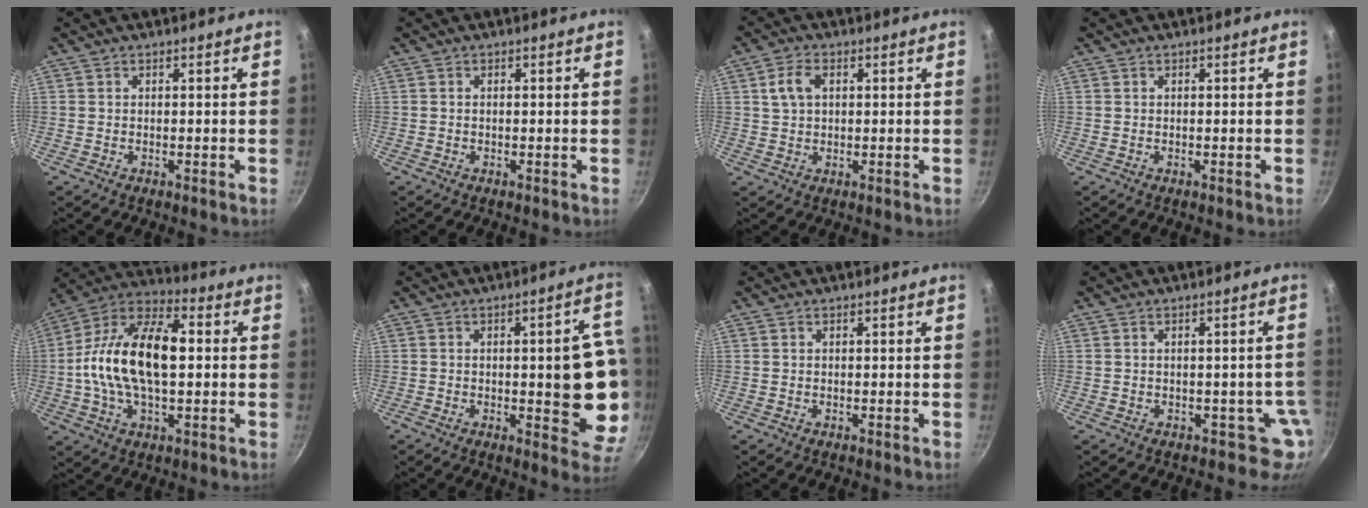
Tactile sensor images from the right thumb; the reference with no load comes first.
{"total": 0.0}
{"total": 4.7, "force": [1.3, 3.1, 3.3], "torque": [-0.053, 0.006, 0.022]}
{"total": 0.0}
{"total": 20.2, "force": [0.5, 10.8, 17.0], "torque": [-0.299, 0.038, -0.010]}
{"total": 15.1, "force": [-1.0, 5.5, 14.0], "torque": [-0.132, 0.006, -0.014]}
{"total": 0.0}
{"total": 3.3, "force": [-1.2, 3.0, 0.9], "torque": [0.037, 0.027, -0.011]}